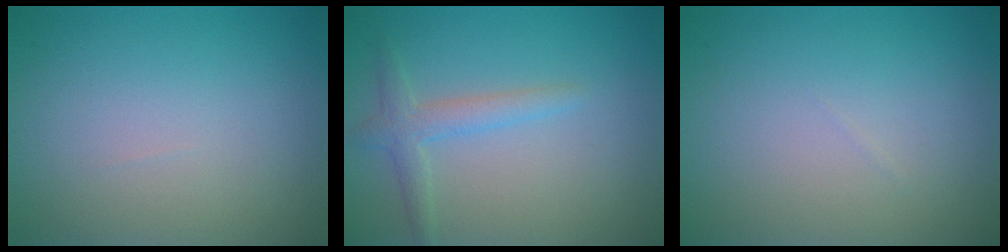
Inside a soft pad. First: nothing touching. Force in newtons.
{"total": 2.2, "press": 2.2, "slide": 0.1}
{"total": 0.0}